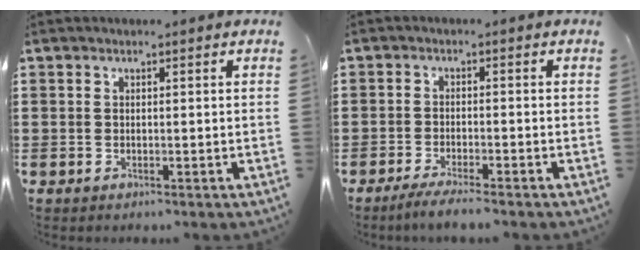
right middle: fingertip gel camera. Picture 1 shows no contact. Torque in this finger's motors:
{"motor_torque": [2.14, 0.00, 0.17, 0.02]}